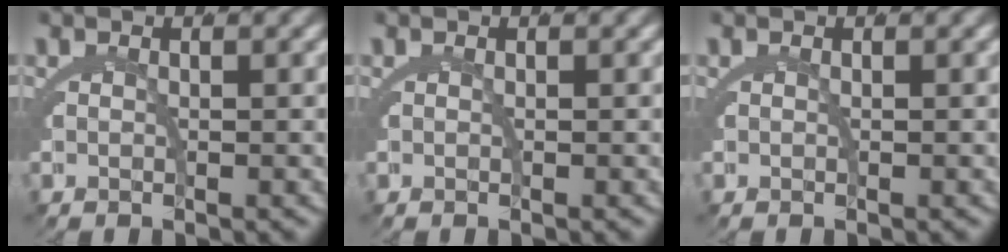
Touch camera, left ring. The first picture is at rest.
{"total": 0.0}
{"total": 0.0}